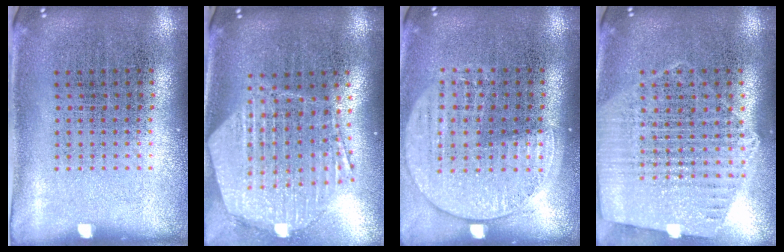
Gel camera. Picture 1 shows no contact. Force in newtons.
{"total": 1.9, "press": 1.8, "slide": 0.8}
{"total": 1.4, "press": 1.3, "slide": 0.5}
{"total": 1.2, "press": 1.2, "slide": 0.3}